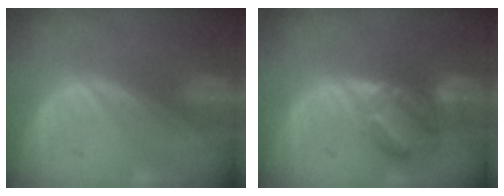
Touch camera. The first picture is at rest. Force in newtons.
{"total": 7.3, "press": 6.0, "slide": 4.1}